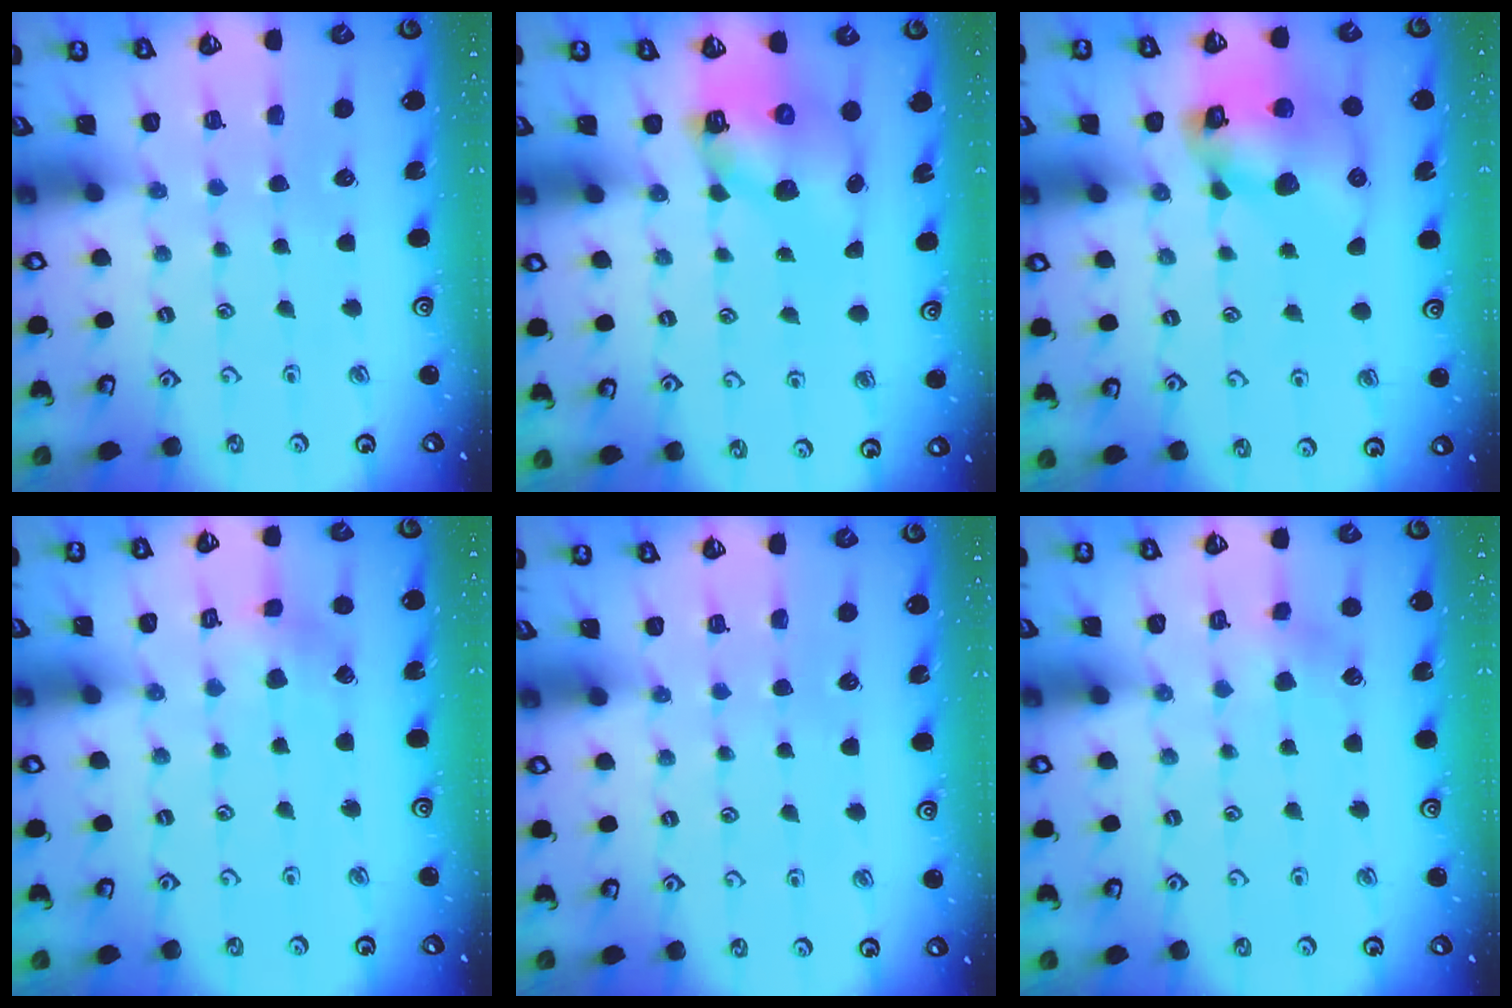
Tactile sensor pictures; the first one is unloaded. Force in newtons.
{"total": 8.8, "press": 8.6, "slide": 1.5}
{"total": 13.8, "press": 13.6, "slide": 2.1}
{"total": 2.6, "press": 2.6, "slide": 0.2}
{"total": 0.0}
{"total": 3.0, "press": 2.9, "slide": 0.4}